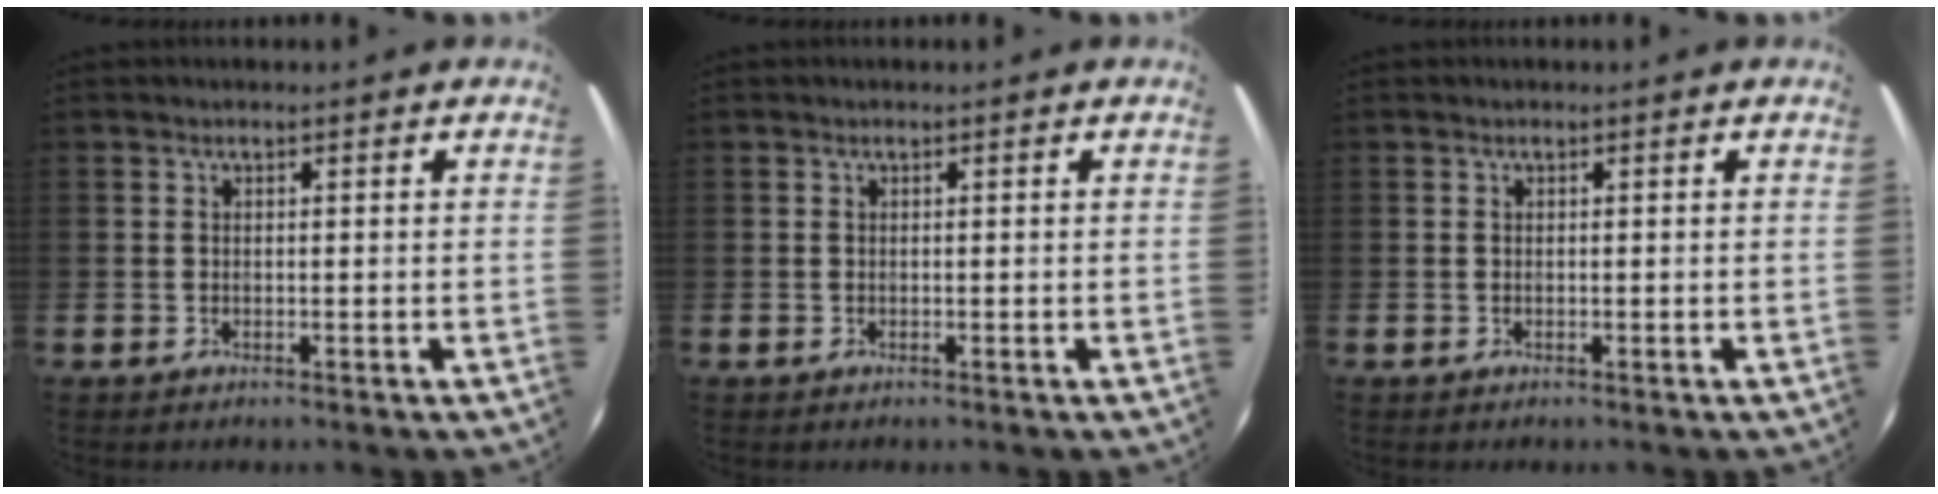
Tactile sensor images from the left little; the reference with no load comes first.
{"total": 0.0}
{"total": 0.0}